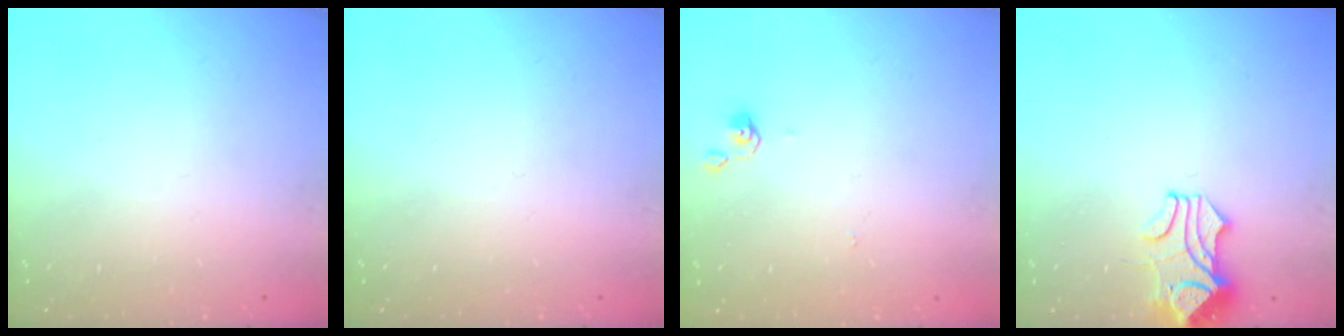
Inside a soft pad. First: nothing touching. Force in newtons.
{"total": 0.0}
{"total": 0.0}
{"total": 2.2, "press": 1.9, "slide": 1.1}